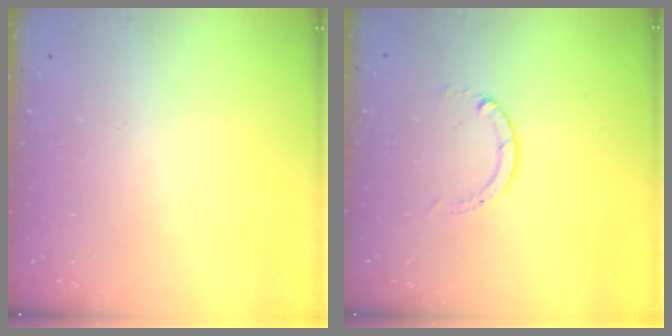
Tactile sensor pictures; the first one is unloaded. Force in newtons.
{"total": 0.0}